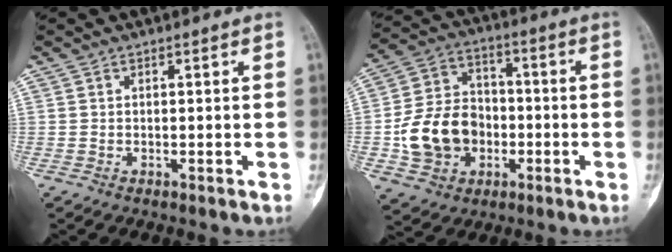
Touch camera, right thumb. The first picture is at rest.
{"total": 14.8, "force": [-2.9, 11.7, 8.5], "torque": [-0.130, 0.029, -0.048]}